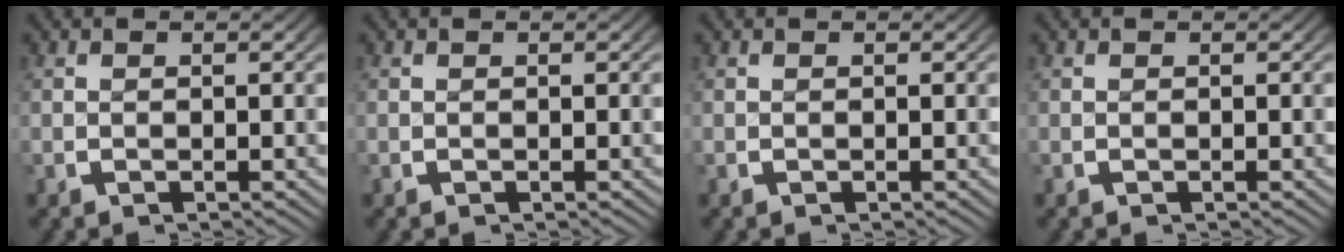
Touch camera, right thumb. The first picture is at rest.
{"total": 0.0}
{"total": 0.0}
{"total": 0.0}